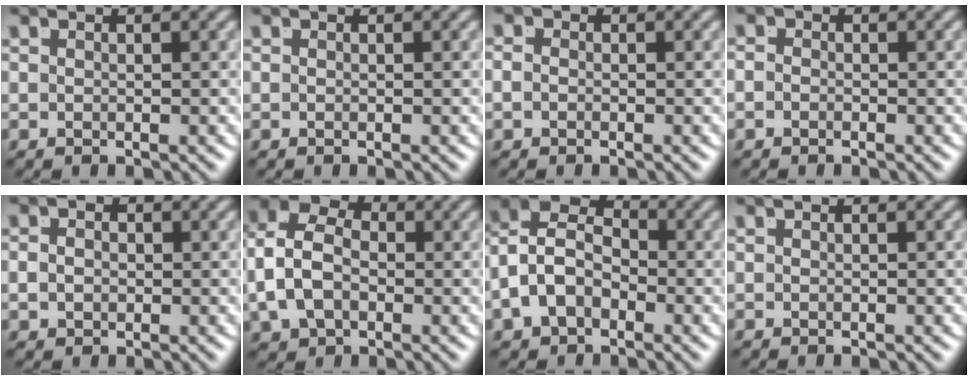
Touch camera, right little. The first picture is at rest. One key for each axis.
{"total": 0.0}
{"total": 1.0, "fx": -0.6, "fy": 0.7, "fz": 0.4, "tx": -0.010, "ty": -0.007, "tz": -0.010}
{"total": 0.8, "fx": -0.7, "fy": 0.4, "fz": 0.1, "tx": -0.003, "ty": -0.006, "tz": -0.013}
{"total": 1.3, "fx": -0.4, "fy": 0.9, "fz": 0.9, "tx": -0.022, "ty": -0.010, "tz": 0.001}
{"total": 8.6, "fx": 1.1, "fy": 6.9, "fz": 5.0, "tx": -0.108, "ty": 0.002, "tz": 0.012}
{"total": 10.4, "fx": 1.0, "fy": 8.8, "fz": 5.5, "tx": -0.126, "ty": -0.007, "tz": 0.005}
{"total": 0.0}